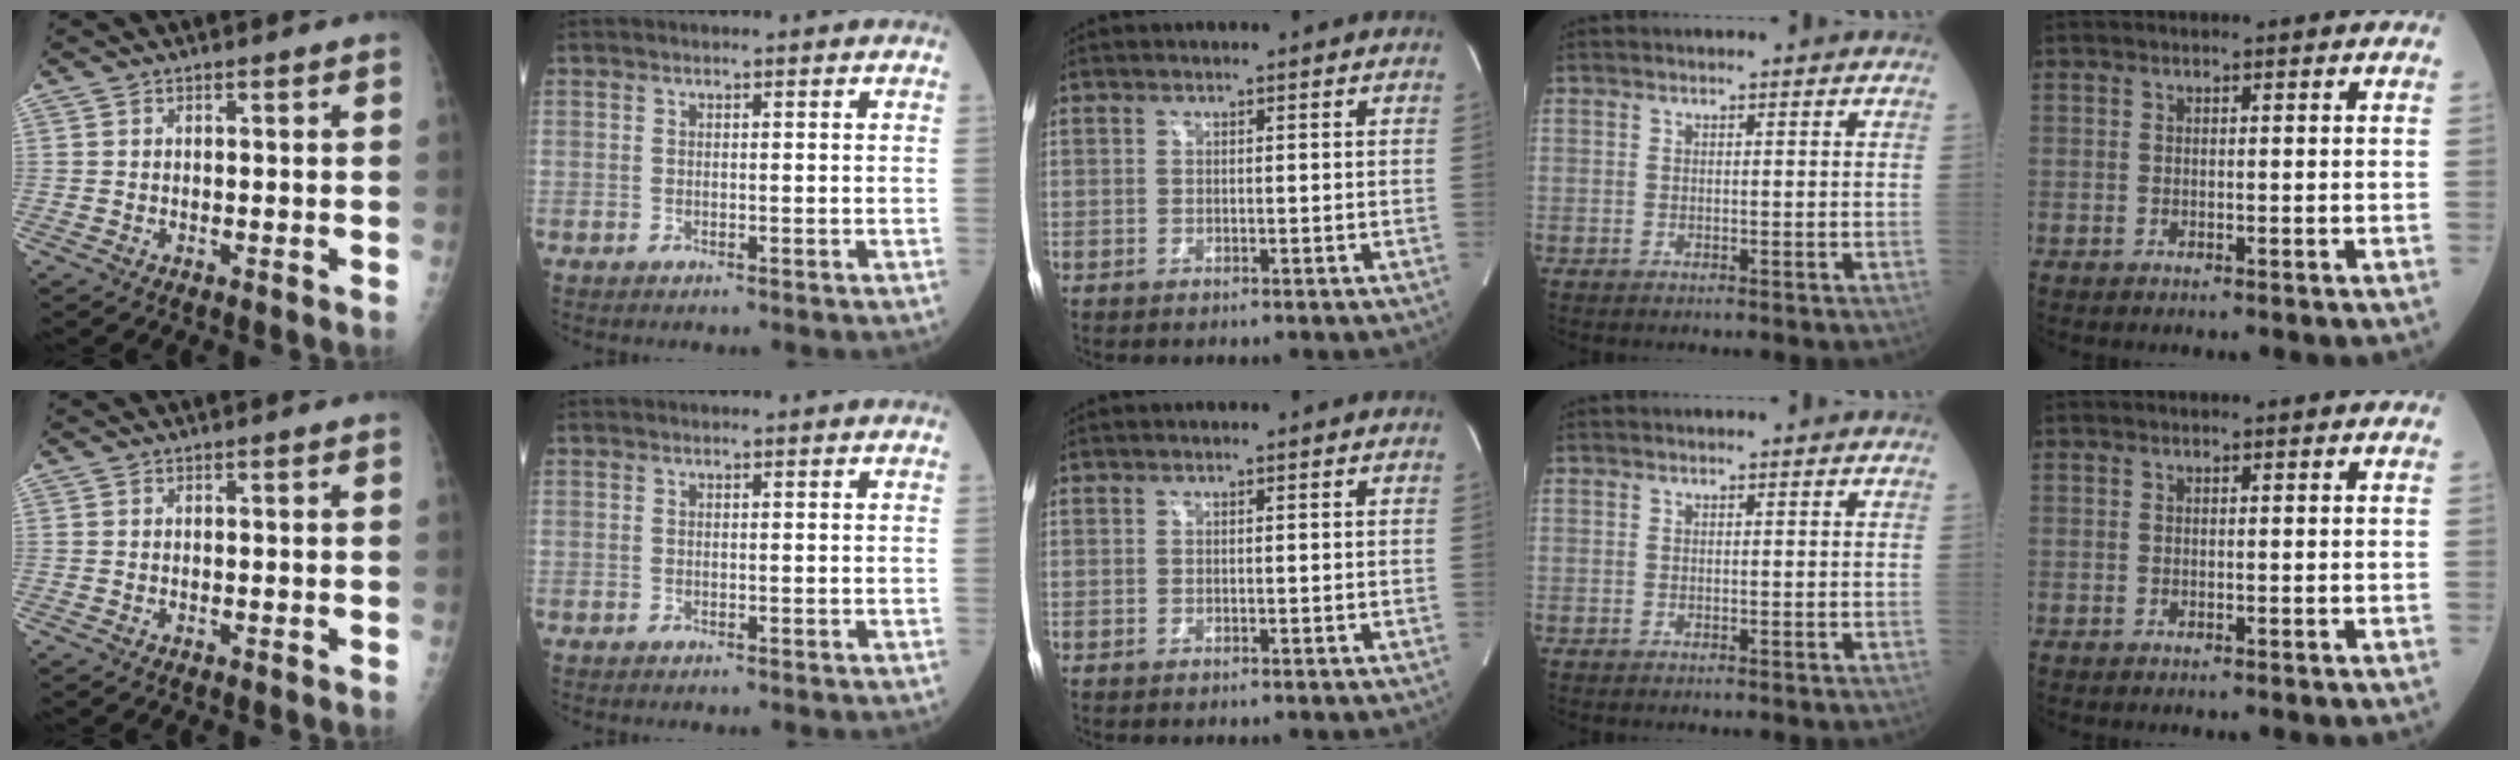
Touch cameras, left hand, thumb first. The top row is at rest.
{}